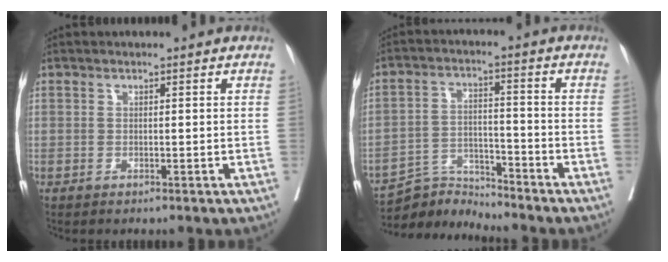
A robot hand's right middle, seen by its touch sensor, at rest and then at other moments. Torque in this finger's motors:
{"motor_torque": [-0.05, 0.06, -0.10, -0.04]}